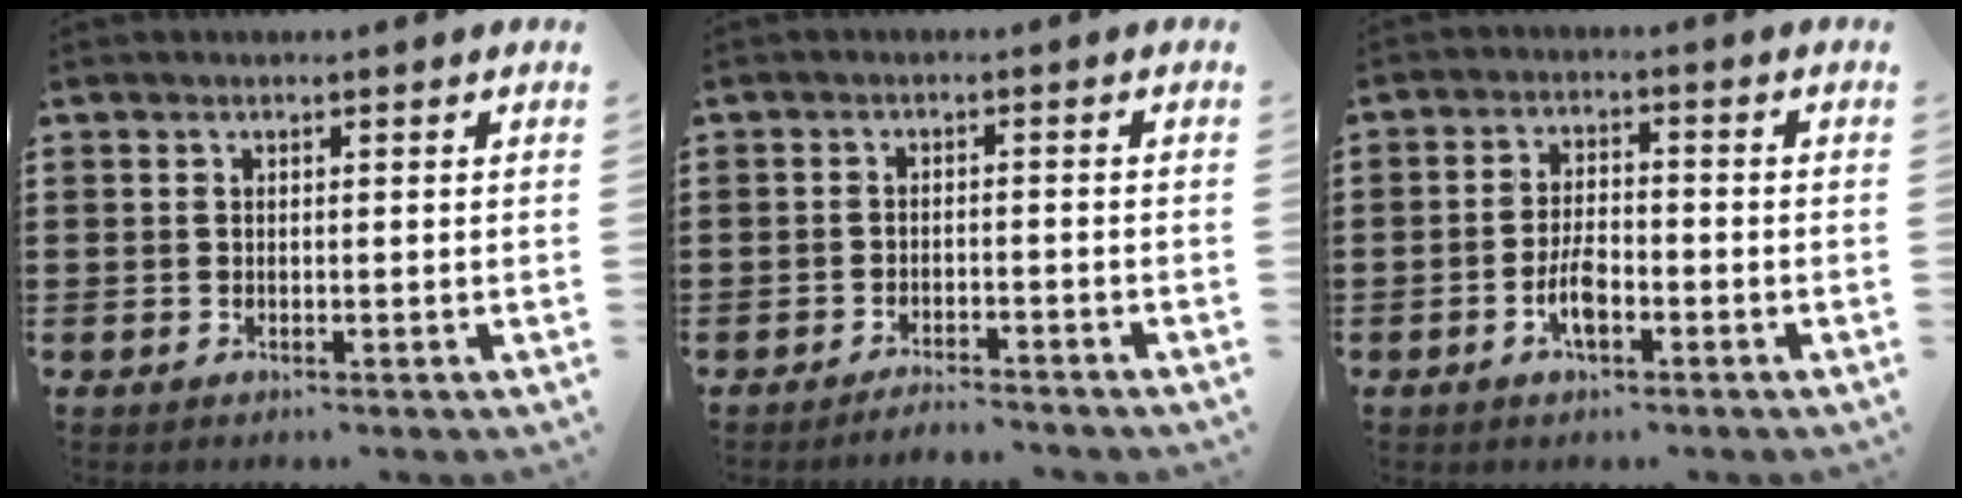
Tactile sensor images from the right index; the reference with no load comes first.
{"total": 2.5, "force": [-2.5, 0.0, 0.3], "torque": [-0.009, 0.001, -0.051]}
{"total": 4.7, "force": [-2.0, 2.0, 3.7], "torque": [-0.085, 0.001, -0.043]}